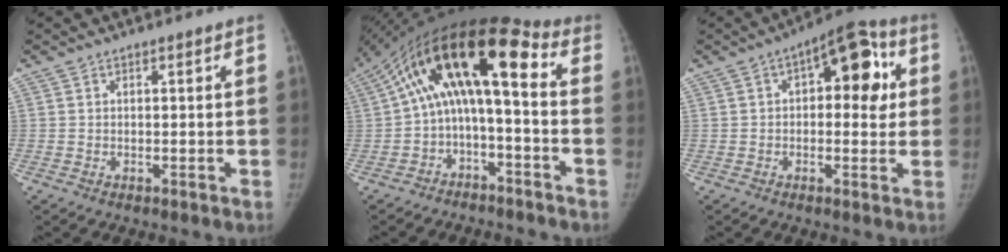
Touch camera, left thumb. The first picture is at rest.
{"total": 16.2, "force": [0.5, 6.1, 15.0], "torque": [-0.241, 0.090, 0.001]}
{"total": 13.0, "force": [2.7, 6.8, 10.7], "torque": [-0.094, 0.025, 0.029]}